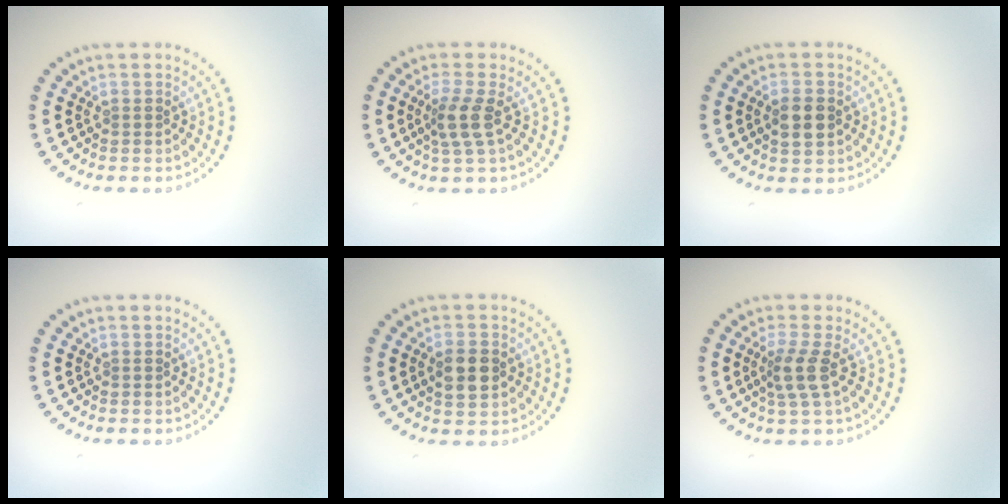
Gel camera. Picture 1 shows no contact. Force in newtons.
{"total": 2.6, "press": 2.0, "slide": 1.6}
{"total": 2.5, "press": 2.5, "slide": 0.1}
{"total": 0.0}
{"total": 3.2, "press": 3.2, "slide": 0.1}
{"total": 2.6, "press": 2.0, "slide": 1.6}